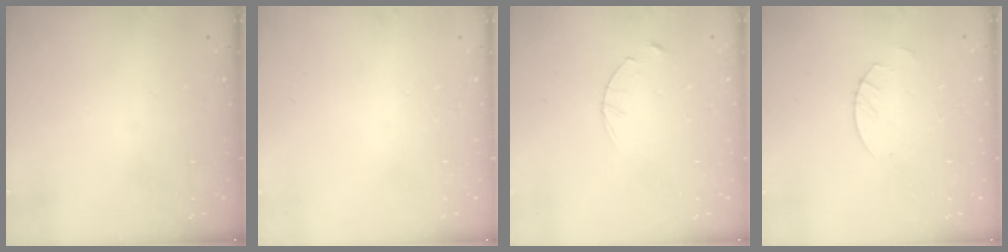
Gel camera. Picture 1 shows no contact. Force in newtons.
{"total": 0.0}
{"total": 2.8, "press": 2.8, "slide": 0.4}
{"total": 2.7, "press": 2.7, "slide": 0.2}